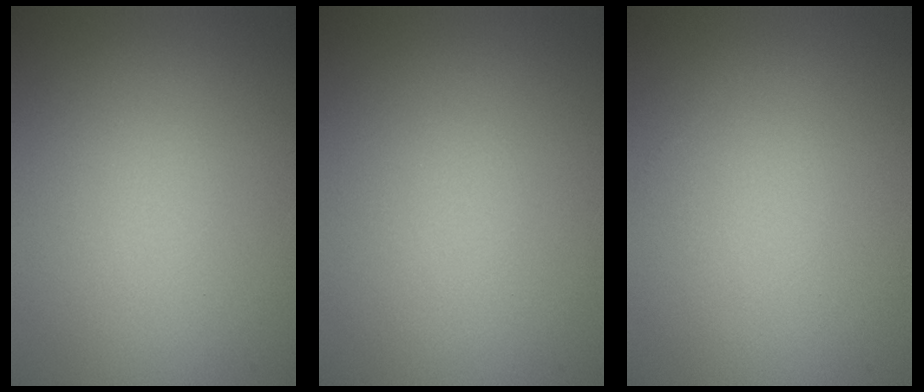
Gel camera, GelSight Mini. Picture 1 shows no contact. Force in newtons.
{"total": 0.0}
{"total": 0.0}